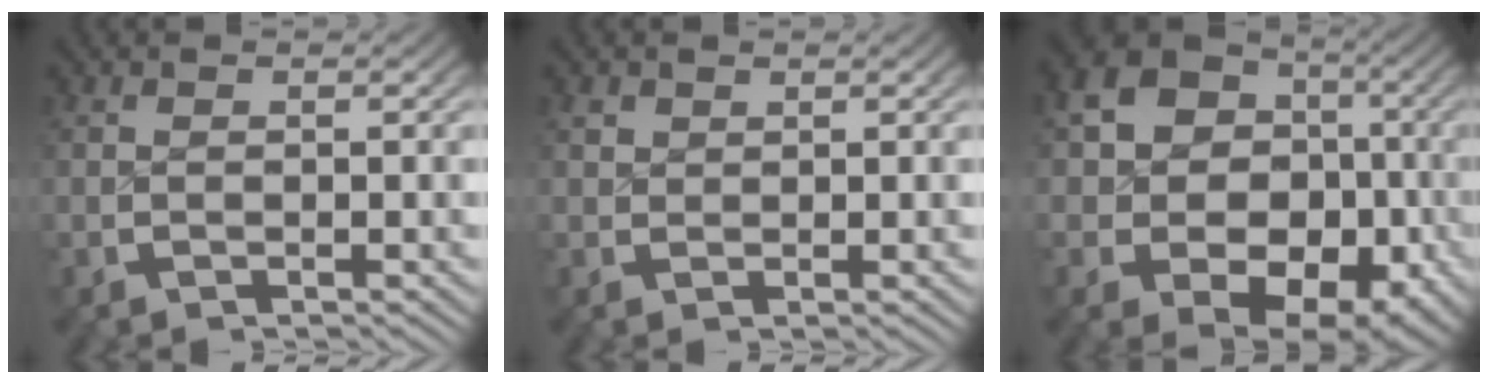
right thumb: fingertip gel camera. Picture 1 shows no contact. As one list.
[{"total": 1.1, "force": [1.0, 0.5, -0.4], "torque": [0.018, -0.002, 0.019]}, {"total": 15.5, "force": [0.9, 12.5, 9.1], "torque": [-0.184, -0.048, 0.025]}]